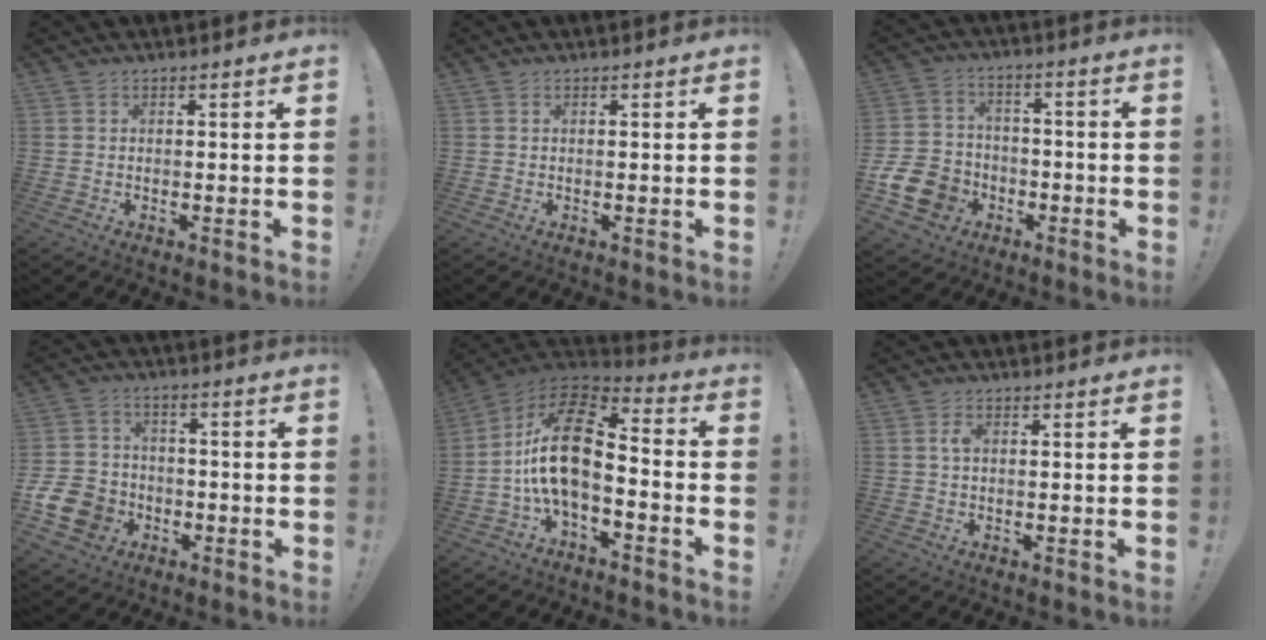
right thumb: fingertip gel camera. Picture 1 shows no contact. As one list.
[{"total": 0.0}, {"total": 13.9, "force": [-5.9, 11.2, 5.9], "torque": [-0.118, 0.040, -0.102]}, {"total": 12.8, "force": [-5.2, 10.4, 5.3], "torque": [-0.112, 0.034, -0.093]}, {"total": 16.4, "force": [-1.1, 8.6, 14.0], "torque": [-0.270, 0.013, -0.019]}, {"total": 1.7, "force": [0.2, 0.9, 1.4], "torque": [-0.029, 0.006, 0.002]}]